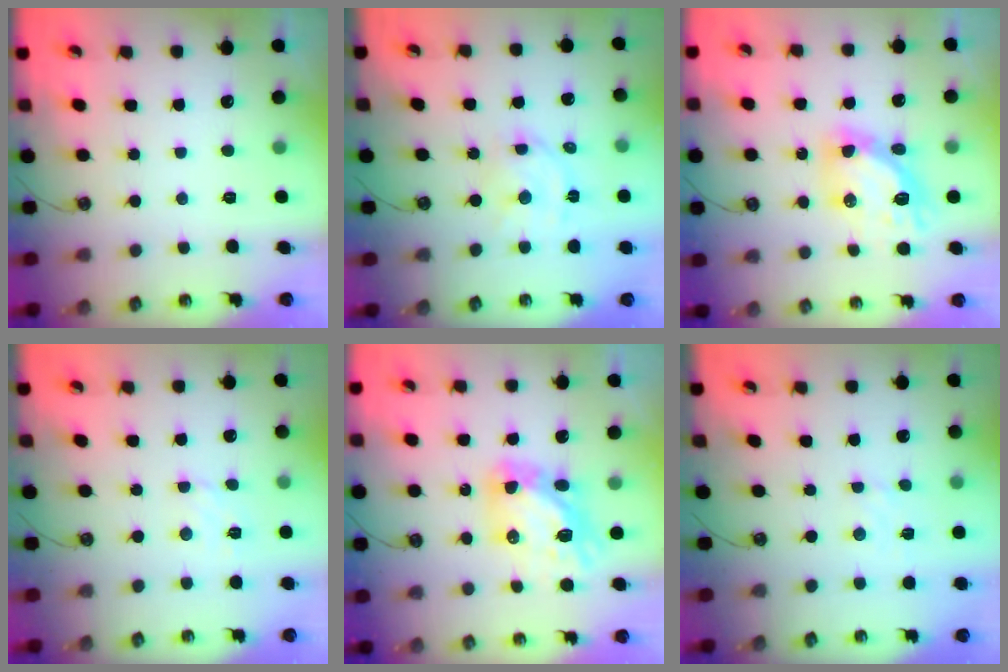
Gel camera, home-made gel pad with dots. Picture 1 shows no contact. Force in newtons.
{"total": 9.1, "press": 9.0, "slide": 1.0}
{"total": 11.5, "press": 11.5, "slide": 1.0}
{"total": 4.7, "press": 4.6, "slide": 0.6}
{"total": 12.2, "press": 12.2, "slide": 1.2}
{"total": 2.4, "press": 2.4, "slide": 0.4}